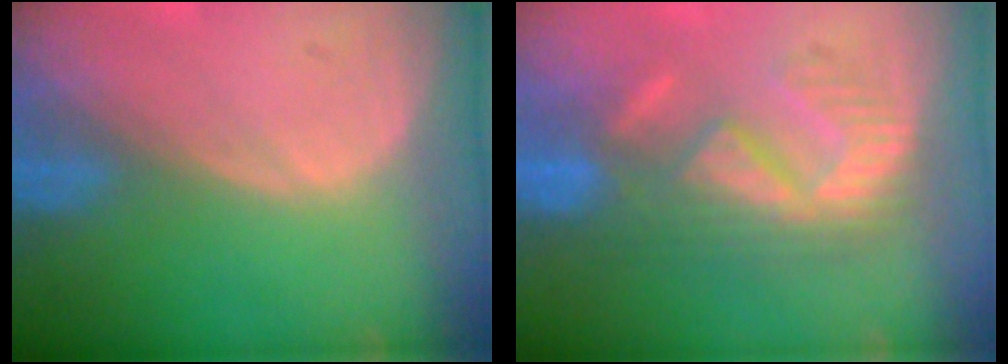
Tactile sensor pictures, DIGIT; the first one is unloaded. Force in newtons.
{"total": 8.7, "press": 8.5, "slide": 1.6}